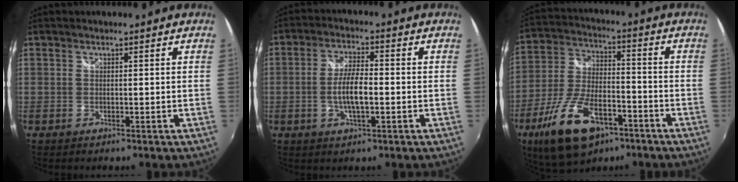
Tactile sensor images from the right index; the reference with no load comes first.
{"total": 6.7, "force": [-1.4, 1.9, 6.2], "torque": [-0.120, 0.000, -0.025]}
{"total": 17.6, "force": [-9.9, 8.1, 12.2], "torque": [-0.253, -0.021, -0.173]}